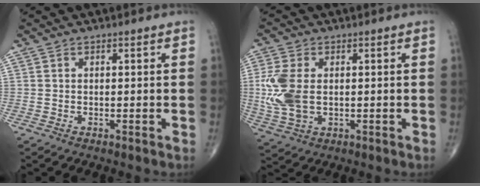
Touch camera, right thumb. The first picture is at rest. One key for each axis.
{"total": 9.9, "fx": 0.3, "fy": 6.1, "fz": 7.8, "tx": -0.186, "ty": -0.002, "tz": 0.012}